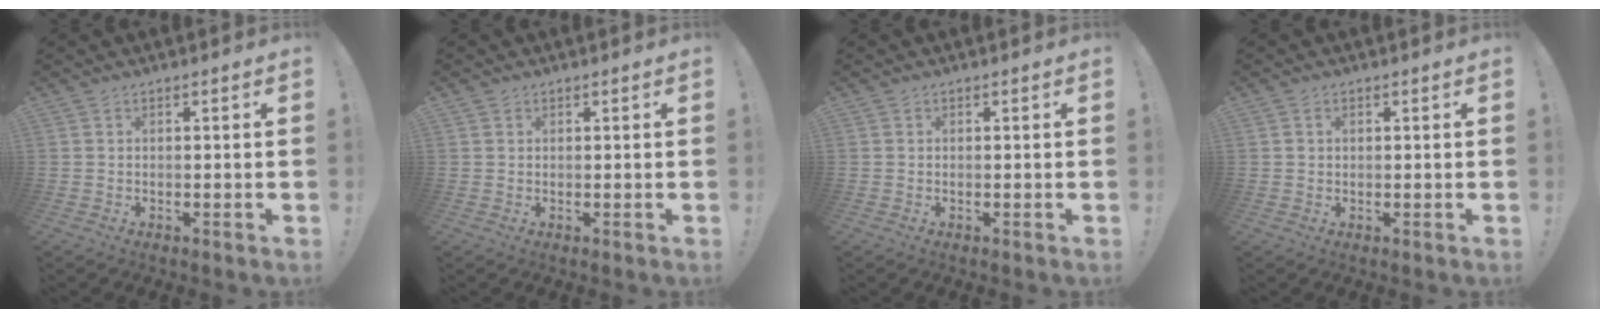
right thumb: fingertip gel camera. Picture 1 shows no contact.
{"total": 0.8, "force": [0.5, 0.6, 0.1], "torque": [0.003, -0.002, 0.010]}
{"total": 0.0}
{"total": 0.8, "force": [0.2, 0.7, 0.2], "torque": [-0.004, 0.002, 0.004]}